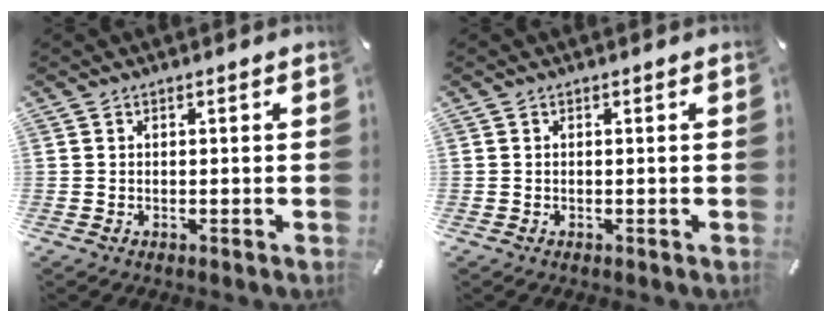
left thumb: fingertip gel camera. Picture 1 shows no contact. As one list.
[{"total": 0.0}]